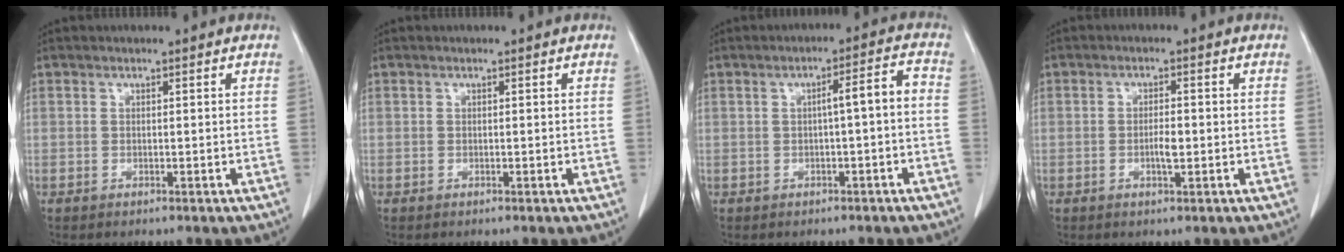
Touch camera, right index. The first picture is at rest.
{"total": 0.0}
{"total": 4.1, "force": [-0.5, 0.3, 4.1], "torque": [-0.058, 0.016, -0.006]}
{"total": 2.4, "force": [-0.6, 0.5, 2.3], "torque": [-0.044, 0.001, -0.010]}